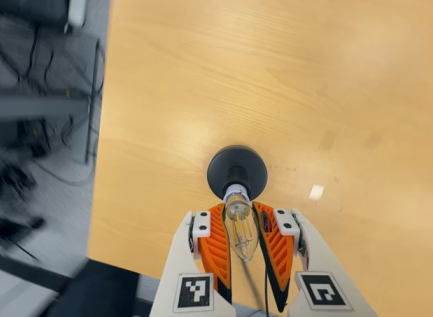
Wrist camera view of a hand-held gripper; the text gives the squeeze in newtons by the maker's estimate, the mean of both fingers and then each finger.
{"total": 24.9, "left": 25.9, "right": 23.9}